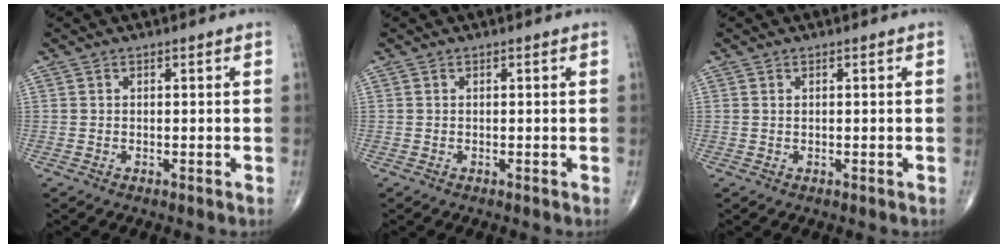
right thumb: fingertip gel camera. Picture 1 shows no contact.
{"total": 0.0}
{"total": 0.0}